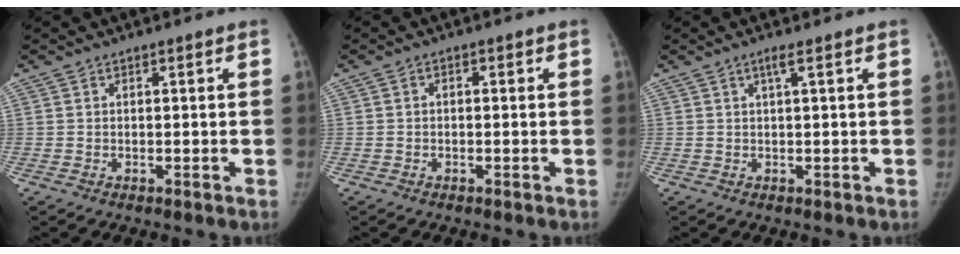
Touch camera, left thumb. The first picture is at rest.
{"total": 0.8, "force": [-0.1, 0.6, 0.4], "torque": [0.001, 0.004, -0.007]}
{"total": 1.5, "force": [0.7, -0.2, 1.3], "torque": [-0.030, 0.005, 0.015]}